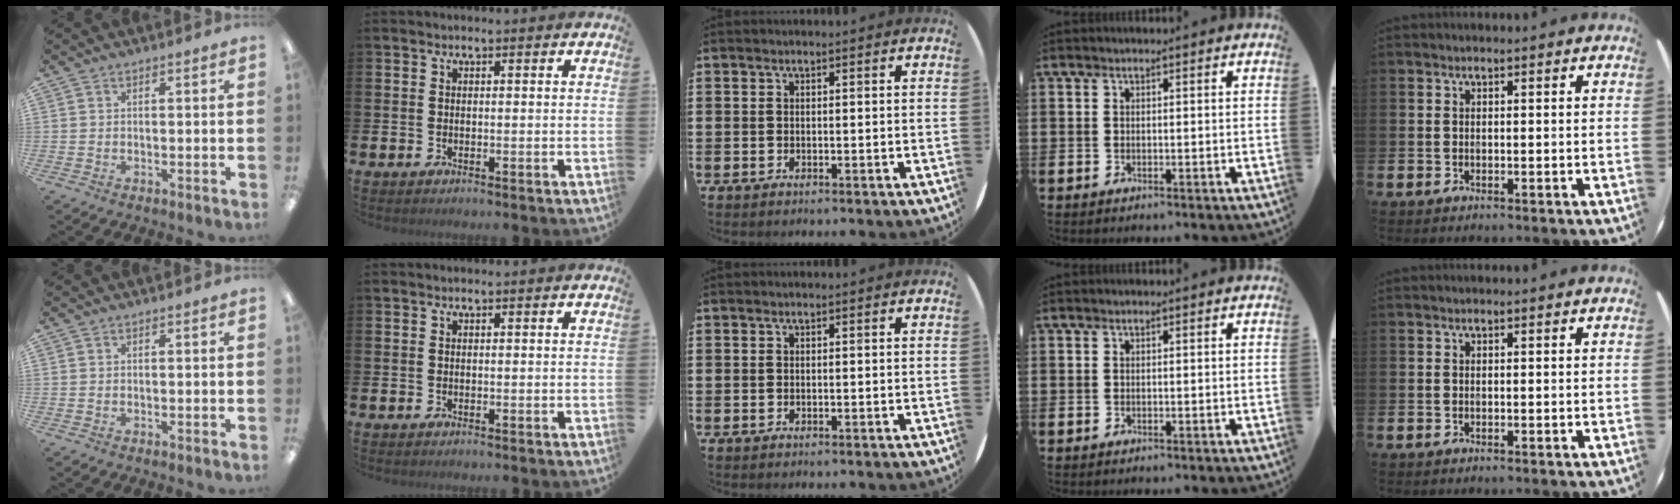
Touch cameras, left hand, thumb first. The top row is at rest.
{}